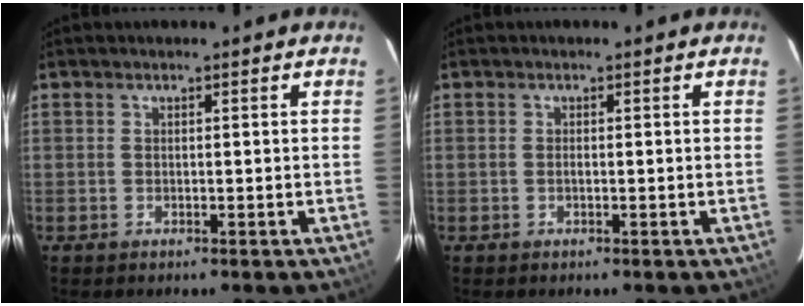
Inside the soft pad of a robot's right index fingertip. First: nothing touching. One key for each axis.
{"total": 0.0}